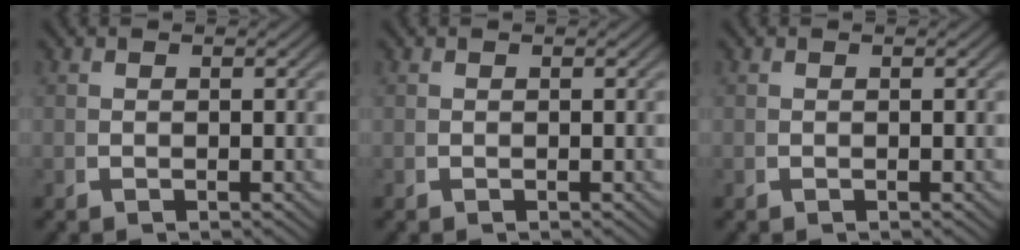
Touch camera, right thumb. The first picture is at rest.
{"total": 0.0}
{"total": 0.0}